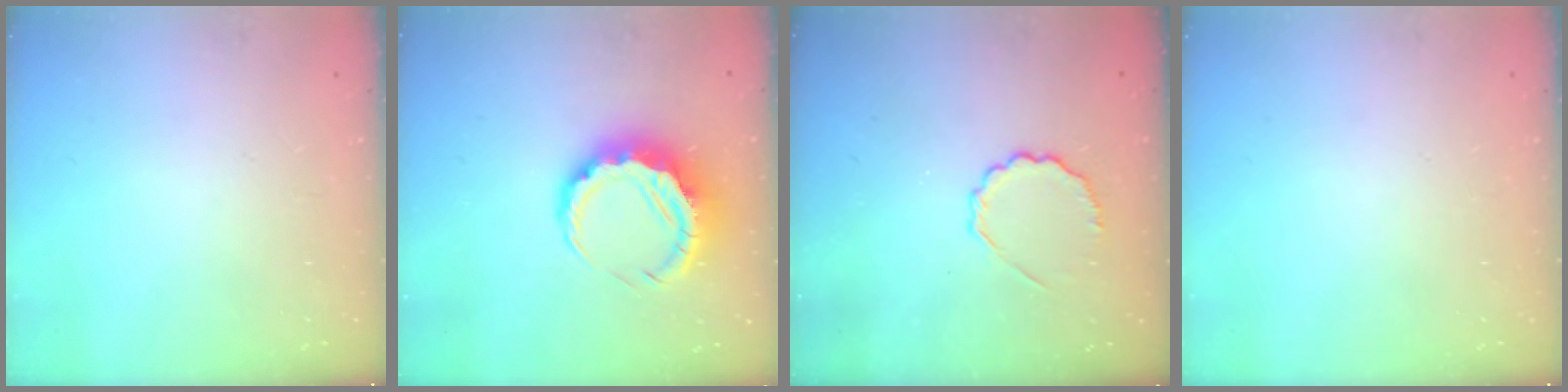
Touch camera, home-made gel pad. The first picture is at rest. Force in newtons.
{"total": 10.3, "press": 10.1, "slide": 1.9}
{"total": 5.1, "press": 4.8, "slide": 1.8}
{"total": 0.0}